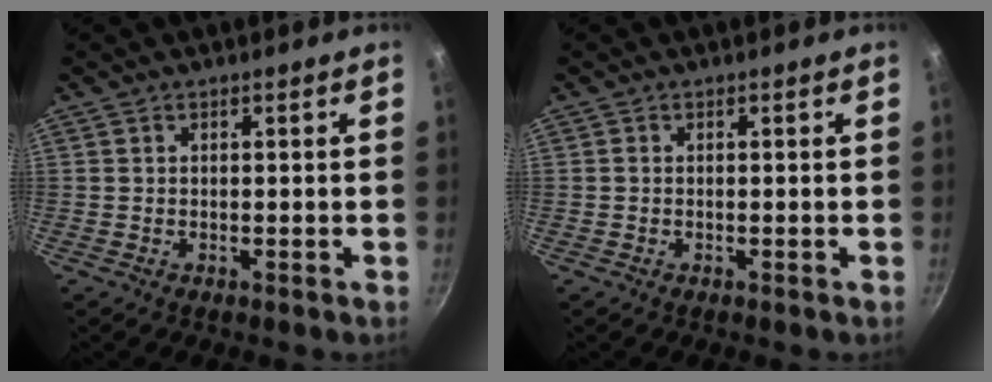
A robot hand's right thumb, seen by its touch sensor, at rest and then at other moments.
{"total": 0.0}